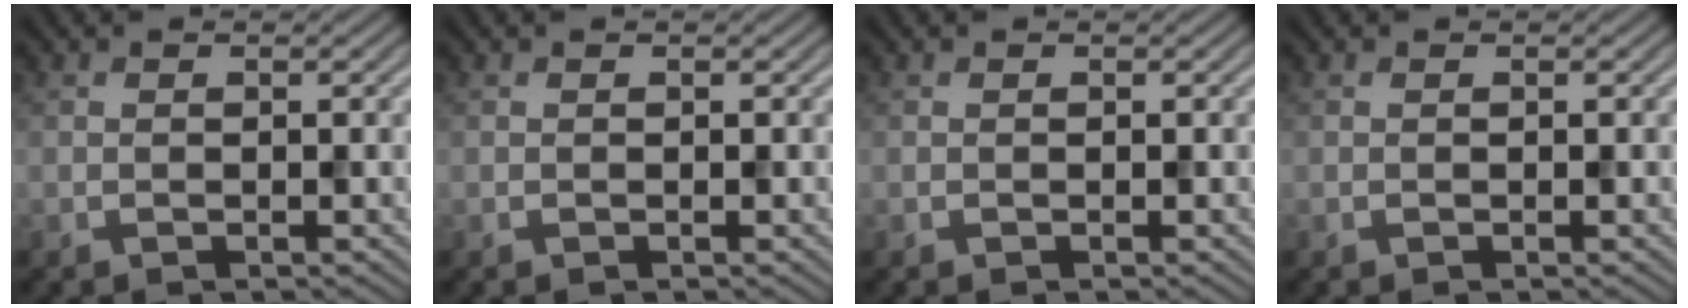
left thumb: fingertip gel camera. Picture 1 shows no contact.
{"total": 0.0}
{"total": 0.0}
{"total": 0.0}